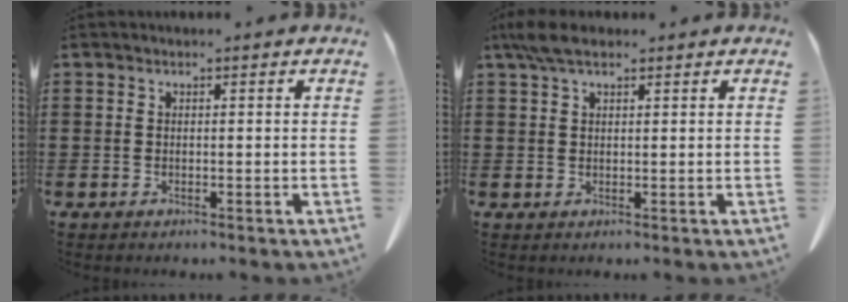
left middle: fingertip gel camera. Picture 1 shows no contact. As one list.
[{"total": 3.9, "force": [2.4, 1.2, 2.8], "torque": [-0.061, 0.005, 0.045]}]